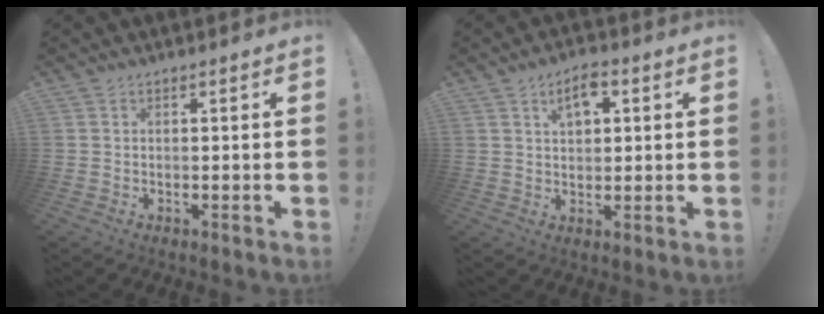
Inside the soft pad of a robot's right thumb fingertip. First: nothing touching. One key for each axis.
{"total": 6.2, "fx": 2.6, "fy": 3.4, "fz": 4.5, "tx": -0.066, "ty": -0.001, "tz": 0.042}